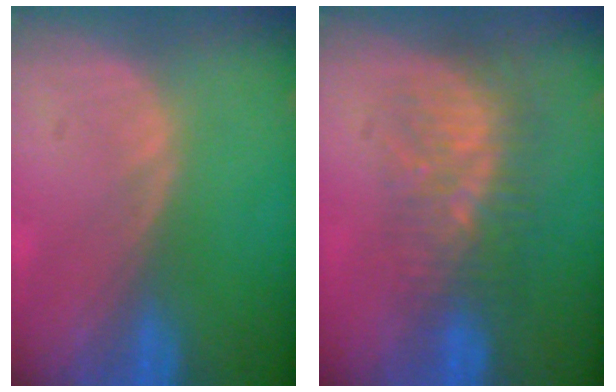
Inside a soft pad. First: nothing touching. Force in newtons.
{"total": 8.0, "press": 7.0, "slide": 3.8}